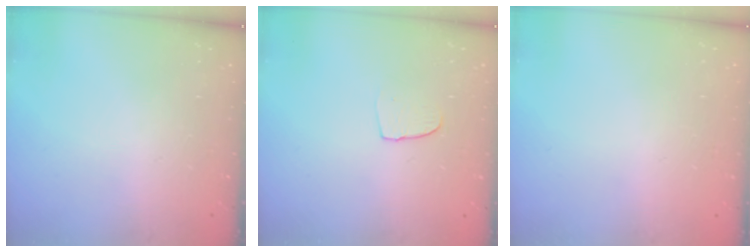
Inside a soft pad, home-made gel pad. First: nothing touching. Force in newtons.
{"total": 5.0, "press": 4.9, "slide": 0.5}
{"total": 0.0}